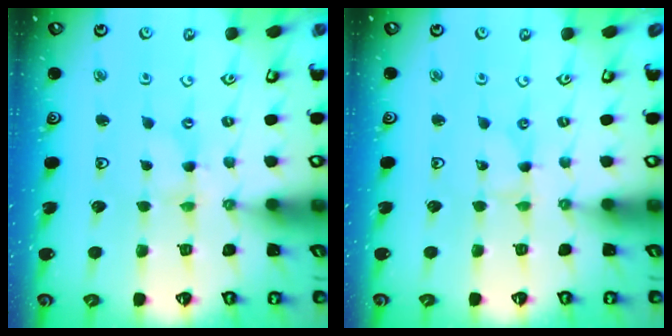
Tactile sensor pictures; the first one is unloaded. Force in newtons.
{"total": 0.0}